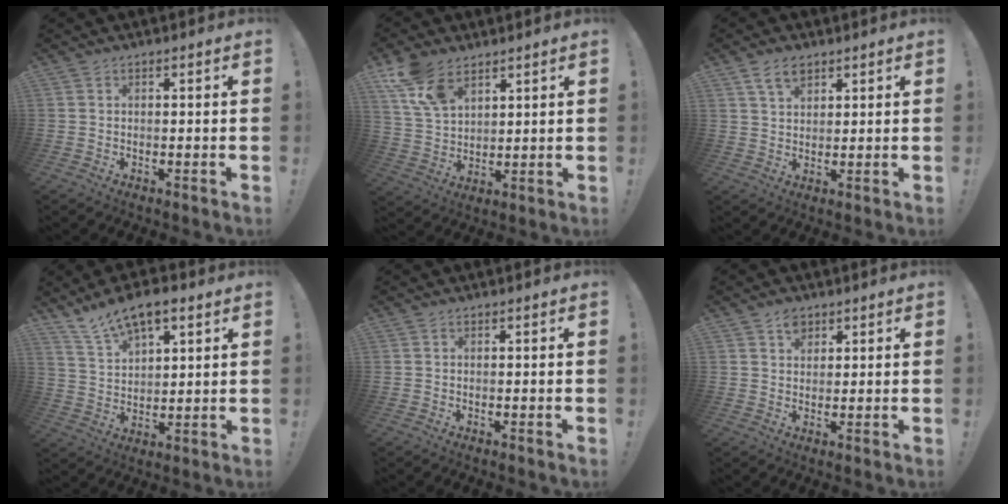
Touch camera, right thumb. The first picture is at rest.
{"total": 11.4, "force": [7.4, 6.3, 5.9], "torque": [-0.118, -0.025, 0.148]}
{"total": 5.5, "force": [3.5, 3.1, 2.8], "torque": [-0.048, -0.011, 0.066]}
{"total": 10.6, "force": [7.7, 4.6, 5.8], "torque": [-0.098, -0.041, 0.142]}
{"total": 0.0}
{"total": 3.6, "force": [2.4, 2.6, 0.9], "torque": [-0.002, -0.012, 0.041]}